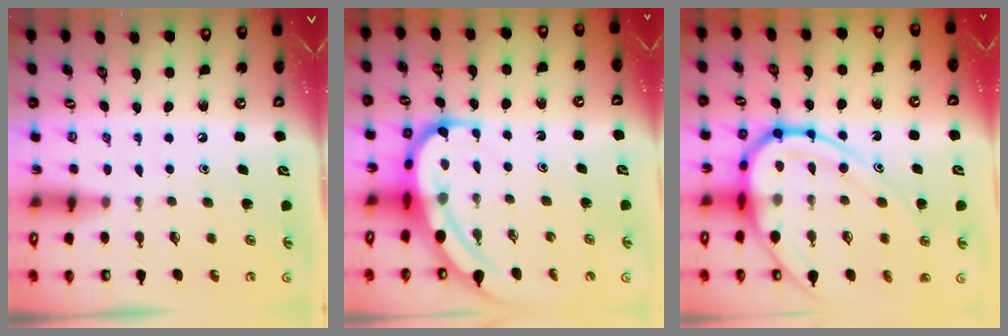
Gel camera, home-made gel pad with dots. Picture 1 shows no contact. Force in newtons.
{"total": 9.0, "press": 9.0, "slide": 1.0}
{"total": 18.6, "press": 18.5, "slide": 1.8}